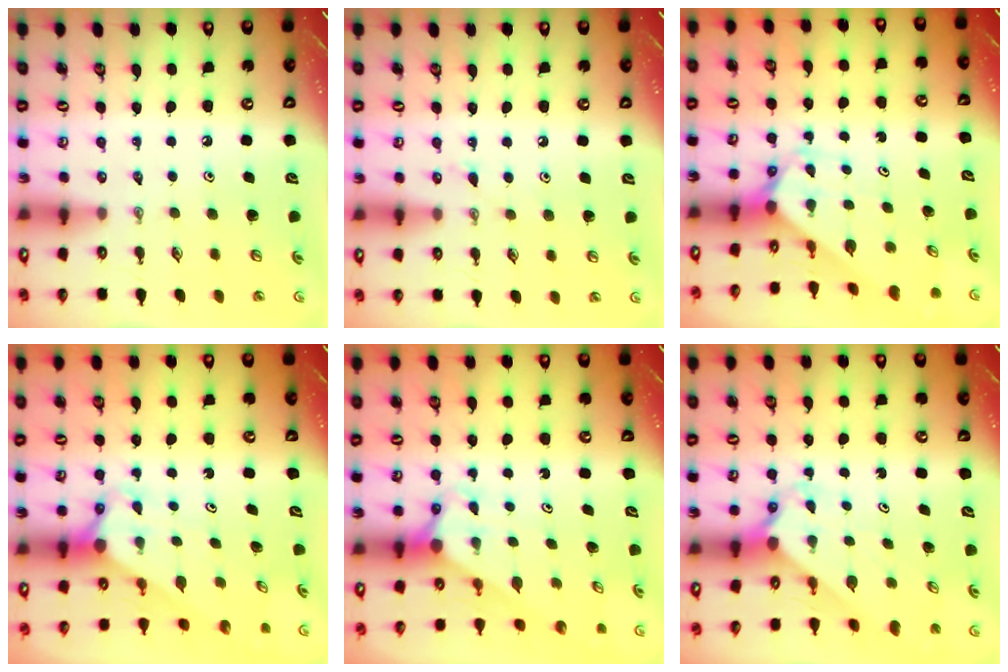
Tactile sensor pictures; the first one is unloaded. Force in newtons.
{"total": 5.0, "press": 4.9, "slide": 0.6}
{"total": 2.3, "press": 2.3, "slide": 0.2}
{"total": 2.7, "press": 2.7, "slide": 0.2}
{"total": 2.9, "press": 2.9, "slide": 0.0}
{"total": 2.2, "press": 2.2, "slide": 0.2}